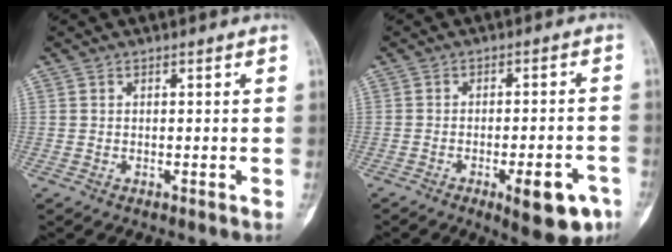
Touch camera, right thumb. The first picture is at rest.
{"total": 10.4, "force": [-5.1, 3.4, 8.5], "torque": [-0.094, 0.020, -0.061]}